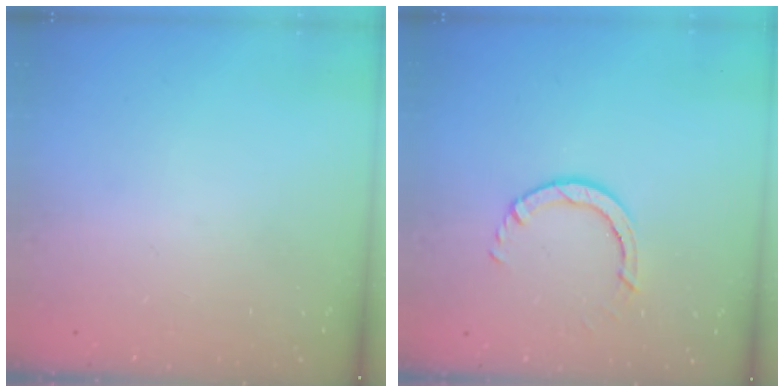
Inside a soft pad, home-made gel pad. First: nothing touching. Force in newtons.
{"total": 3.1, "press": 3.1, "slide": 0.3}